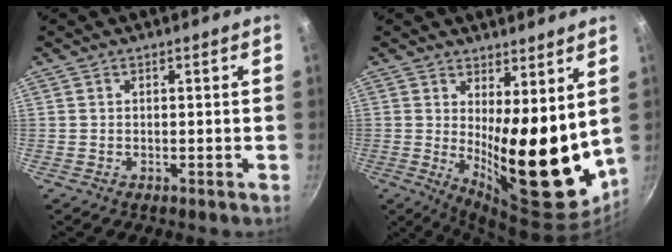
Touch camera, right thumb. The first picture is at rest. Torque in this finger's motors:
{"motor_torque": [0.93, 4.08, 2.12, 0.23, 0.29]}